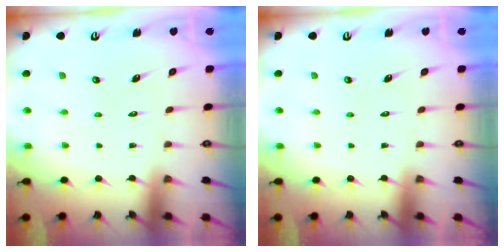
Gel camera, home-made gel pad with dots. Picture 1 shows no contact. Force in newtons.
{"total": 0.0}